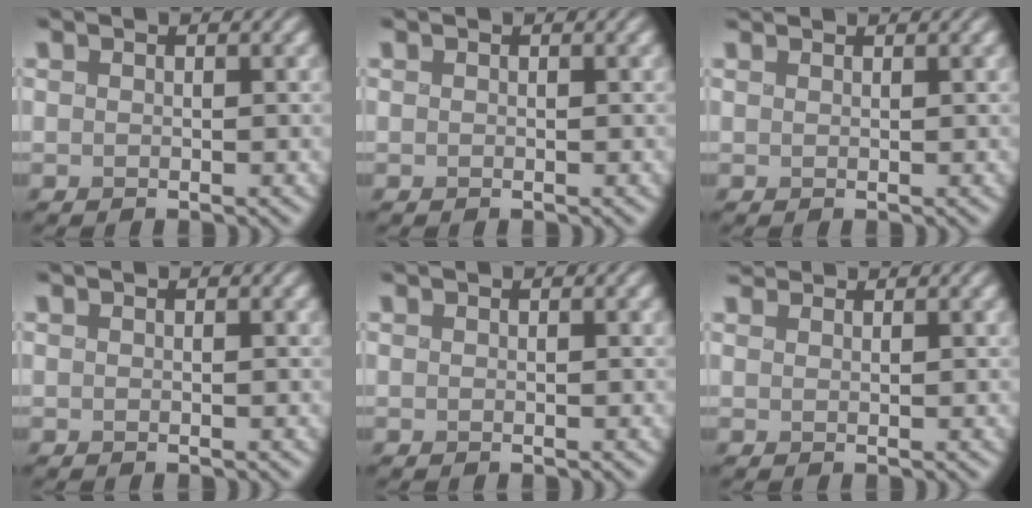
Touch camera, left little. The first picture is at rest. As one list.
[{"total": 0.0}, {"total": 1.6, "force": [1.5, 0.2, 0.4], "torque": [0.000, 0.004, 0.020]}, {"total": 0.0}, {"total": 0.0}, {"total": 2.5, "force": [2.3, 0.7, 0.7], "torque": [-0.011, 0.000, 0.044]}]